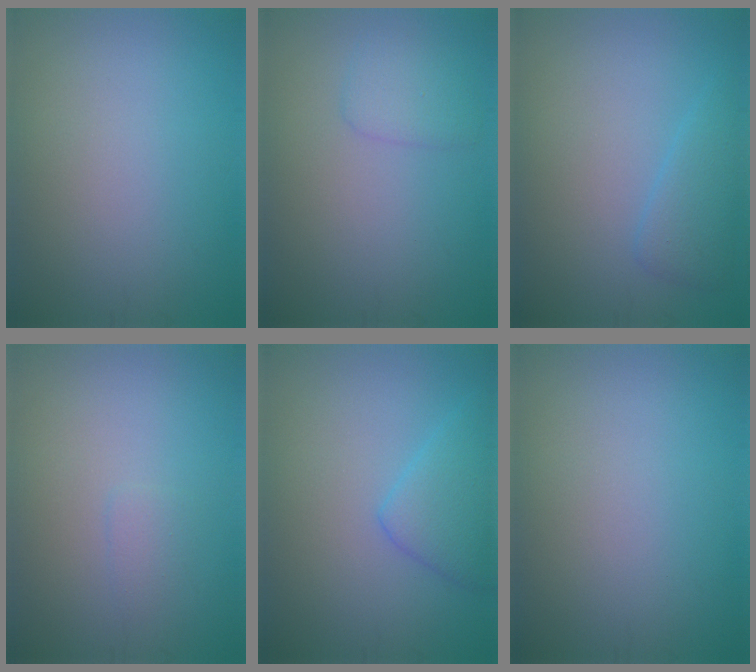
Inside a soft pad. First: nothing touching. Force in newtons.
{"total": 1.8, "press": 1.8, "slide": 0.1}
{"total": 2.4, "press": 2.4, "slide": 0.2}
{"total": 0.9, "press": 0.9, "slide": 0.1}
{"total": 3.3, "press": 3.3, "slide": 0.1}
{"total": 0.0}